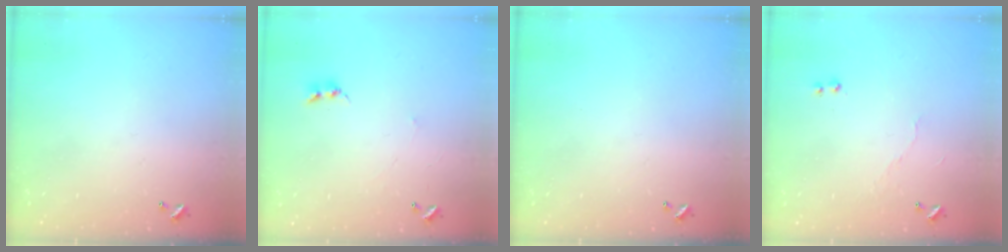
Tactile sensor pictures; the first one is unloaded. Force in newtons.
{"total": 2.4, "press": 2.4, "slide": 0.4}
{"total": 0.0}
{"total": 4.6, "press": 4.6, "slide": 0.3}